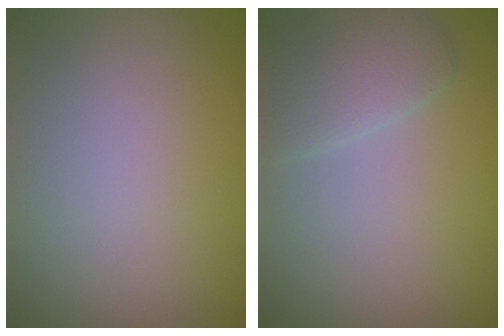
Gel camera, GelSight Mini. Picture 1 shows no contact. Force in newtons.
{"total": 2.8, "press": 2.8, "slide": 0.2}